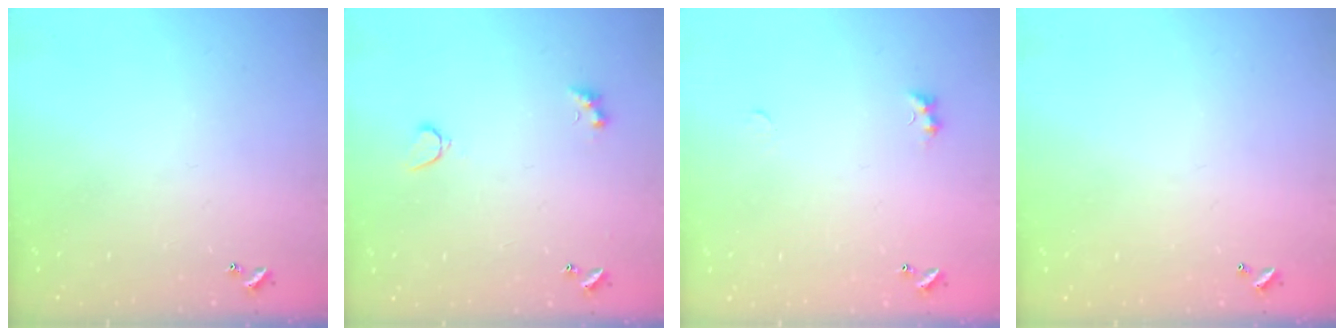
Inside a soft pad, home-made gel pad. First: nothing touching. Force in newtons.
{"total": 3.5, "press": 3.3, "slide": 0.9}
{"total": 1.4, "press": 1.3, "slide": 0.5}
{"total": 2.8, "press": 2.8, "slide": 0.1}